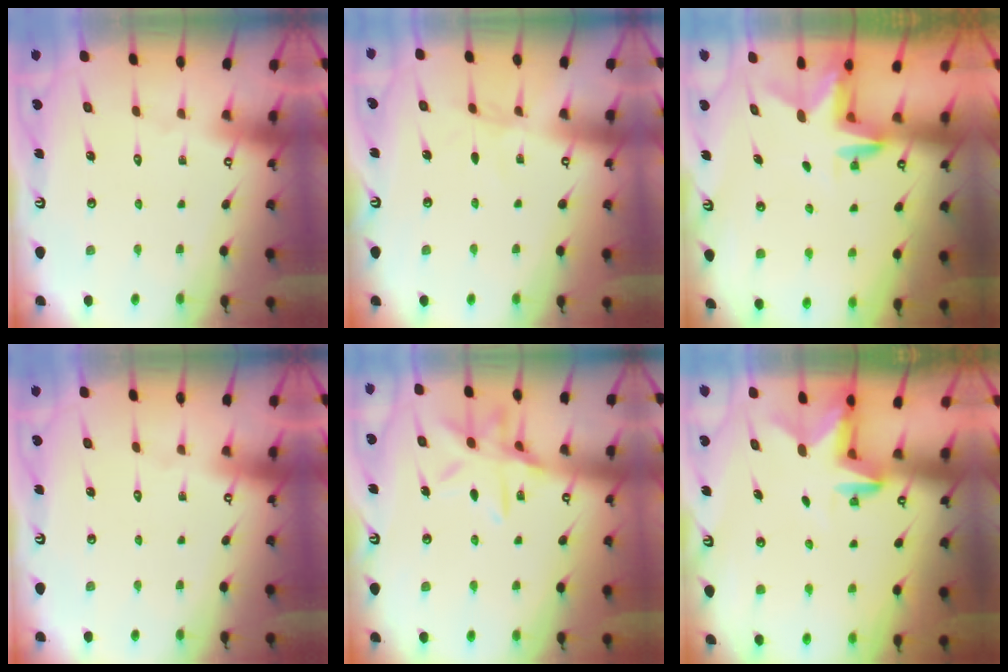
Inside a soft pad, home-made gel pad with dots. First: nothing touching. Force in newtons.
{"total": 3.3, "press": 3.3, "slide": 0.4}
{"total": 3.1, "press": 3.0, "slide": 0.2}
{"total": 0.0}
{"total": 11.1, "press": 11.0, "slide": 0.8}
{"total": 2.8, "press": 2.7, "slide": 0.5}